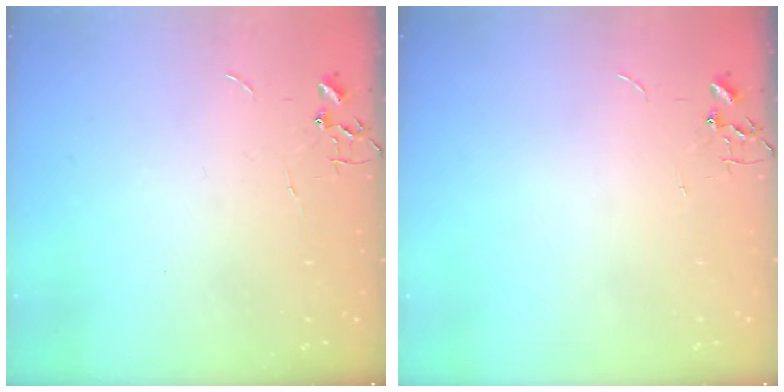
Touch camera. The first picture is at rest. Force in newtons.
{"total": 0.0}